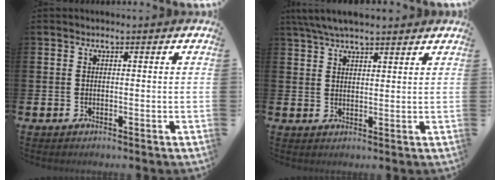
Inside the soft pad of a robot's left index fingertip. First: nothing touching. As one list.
[{"total": 5.2, "force": [4.6, 1.1, 2.2], "torque": [-0.057, -0.006, 0.086]}]